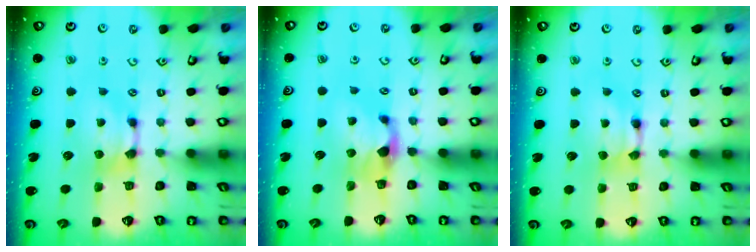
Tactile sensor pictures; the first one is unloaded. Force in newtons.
{"total": 1.2, "press": 0.1, "slide": 1.2}
{"total": 1.8, "press": 1.8, "slide": 0.1}